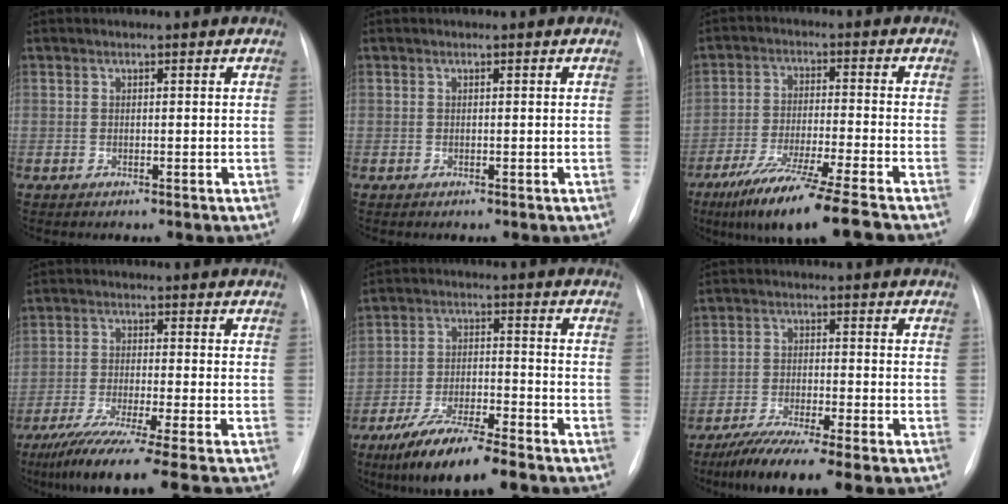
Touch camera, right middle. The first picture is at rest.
{"total": 0.0}
{"total": 13.2, "force": [-9.7, -0.8, 8.9], "torque": [-0.155, -0.046, -0.163]}
{"total": 13.0, "force": [-10.1, -1.5, 8.1], "torque": [-0.129, -0.048, -0.162]}
{"total": 11.0, "force": [-8.0, 1.6, 7.3], "torque": [-0.135, -0.024, -0.142]}
{"total": 9.4, "force": [-7.3, 0.0, 5.9], "torque": [-0.098, -0.028, -0.122]}